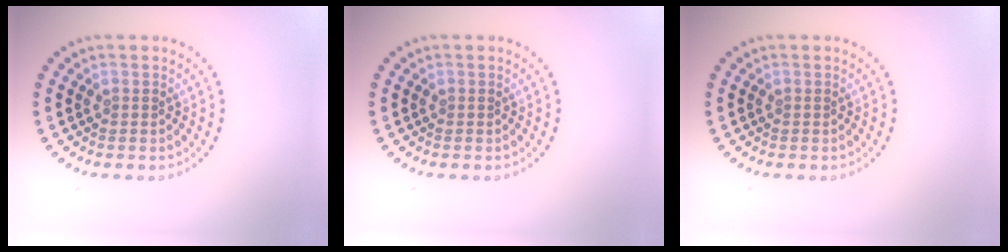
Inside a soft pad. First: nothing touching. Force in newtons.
{"total": 0.0}
{"total": 0.0}